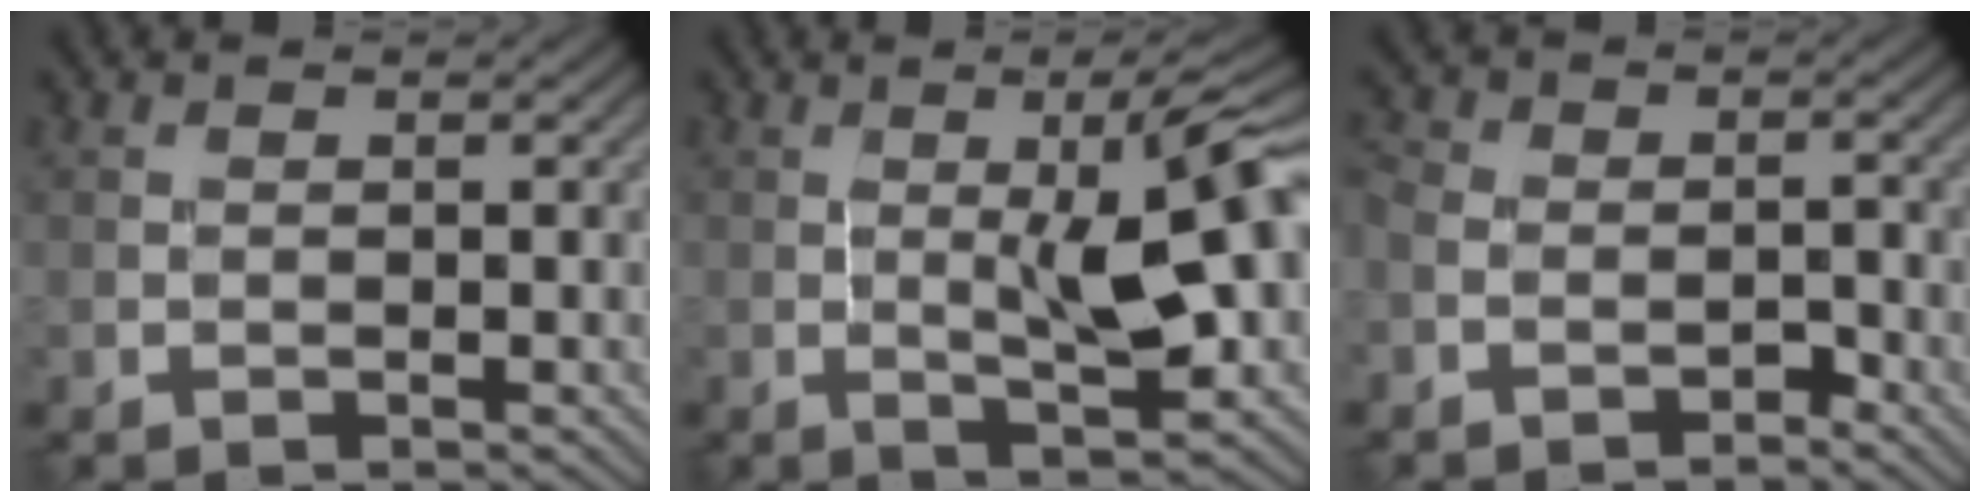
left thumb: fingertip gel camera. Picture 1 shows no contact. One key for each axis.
{"total": 9.2, "fx": 0.2, "fy": 1.9, "fz": 9.0, "tx": -0.133, "ty": 0.012, "tz": 0.003}
{"total": 3.9, "fx": -2.3, "fy": 2.5, "fz": 1.9, "tx": -0.023, "ty": 0.009, "tz": -0.048}